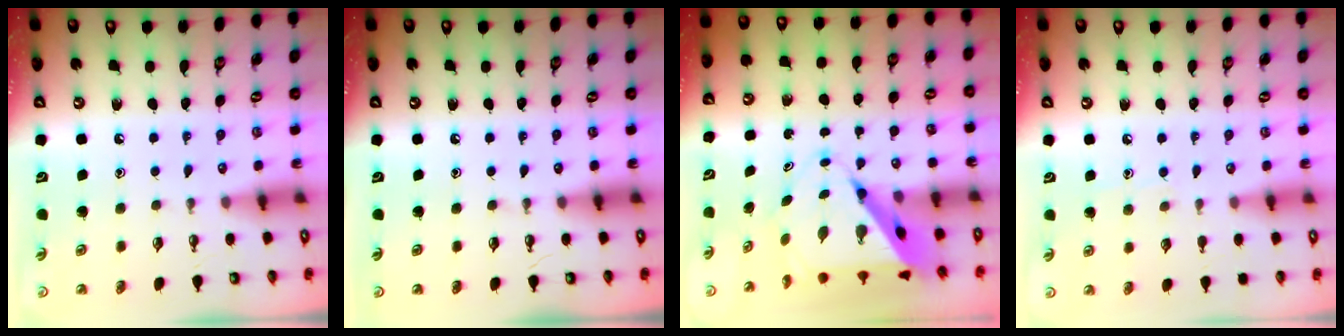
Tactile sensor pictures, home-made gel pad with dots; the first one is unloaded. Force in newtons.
{"total": 0.0}
{"total": 9.9, "press": 9.9, "slide": 0.7}
{"total": 6.2, "press": 6.1, "slide": 0.7}